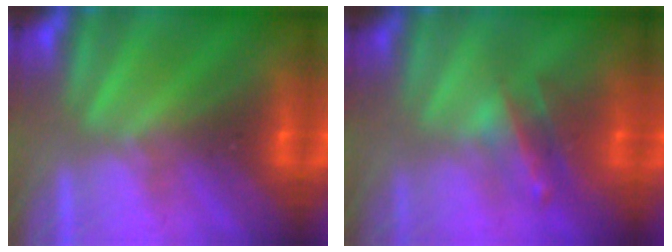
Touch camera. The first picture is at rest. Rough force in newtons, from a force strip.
{"total": 2.3}